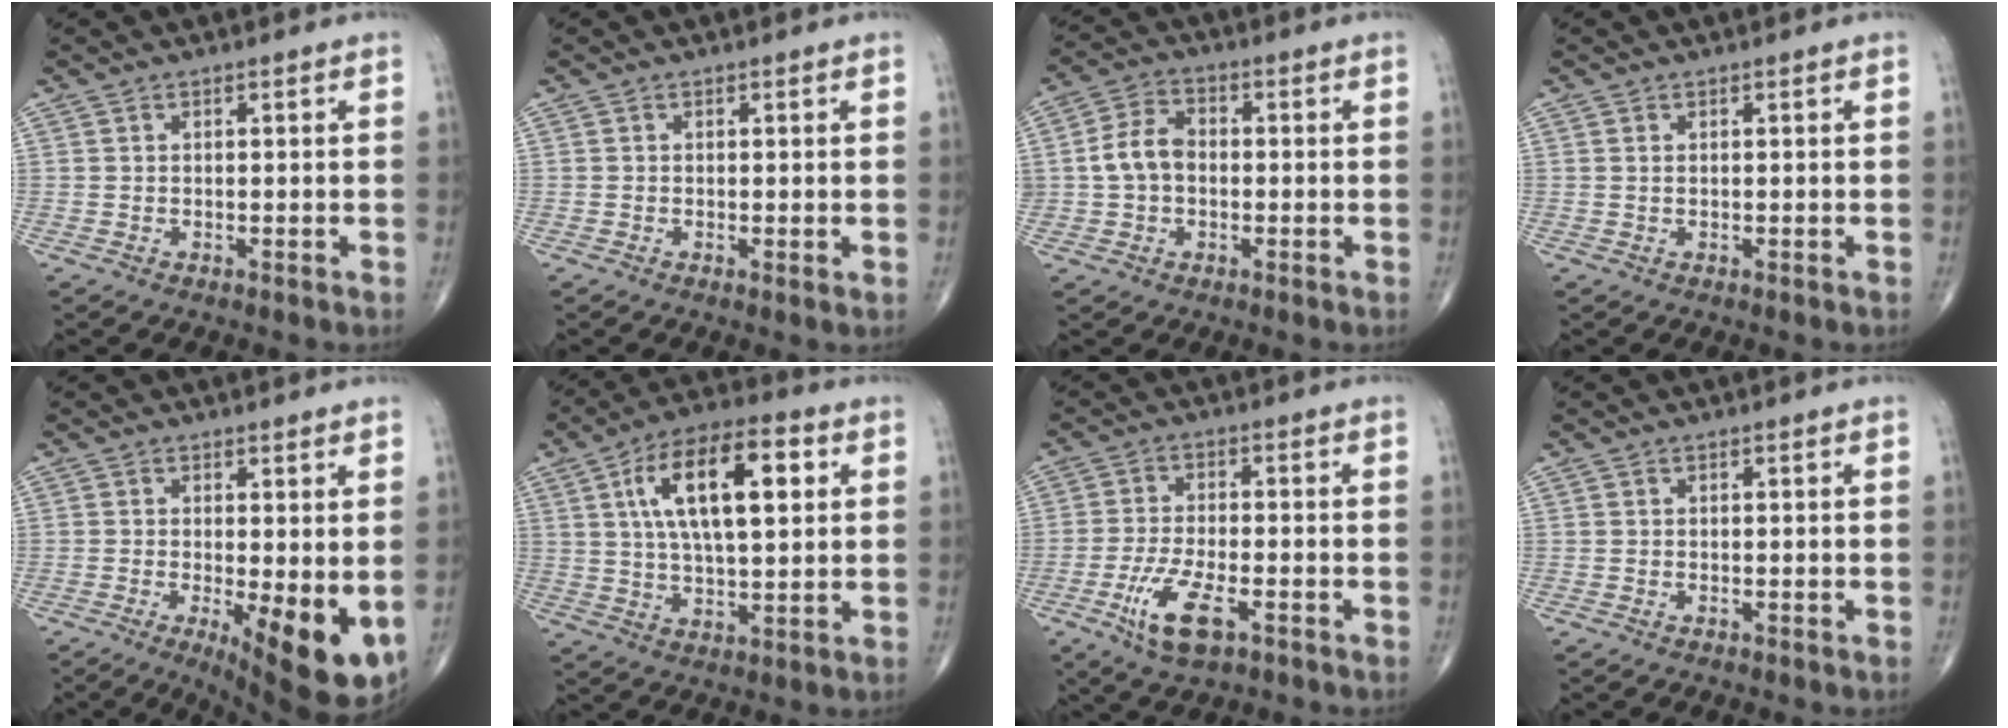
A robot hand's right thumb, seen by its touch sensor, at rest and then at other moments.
{"total": 0.7, "force": [0.0, 0.2, 0.7], "torque": [-0.014, -0.004, -0.003]}
{"total": 7.0, "force": [-0.3, 5.1, 4.8], "torque": [-0.086, 0.021, -0.011]}
{"total": 0.0}
{"total": 11.6, "force": [-2.5, 3.7, 10.7], "torque": [-0.149, -0.025, -0.026]}
{"total": 17.1, "force": [4.8, 7.1, 14.7], "torque": [-0.240, 0.007, 0.077]}
{"total": 8.8, "force": [-4.0, 3.2, 7.1], "torque": [-0.148, 0.005, -0.070]}
{"total": 0.0}